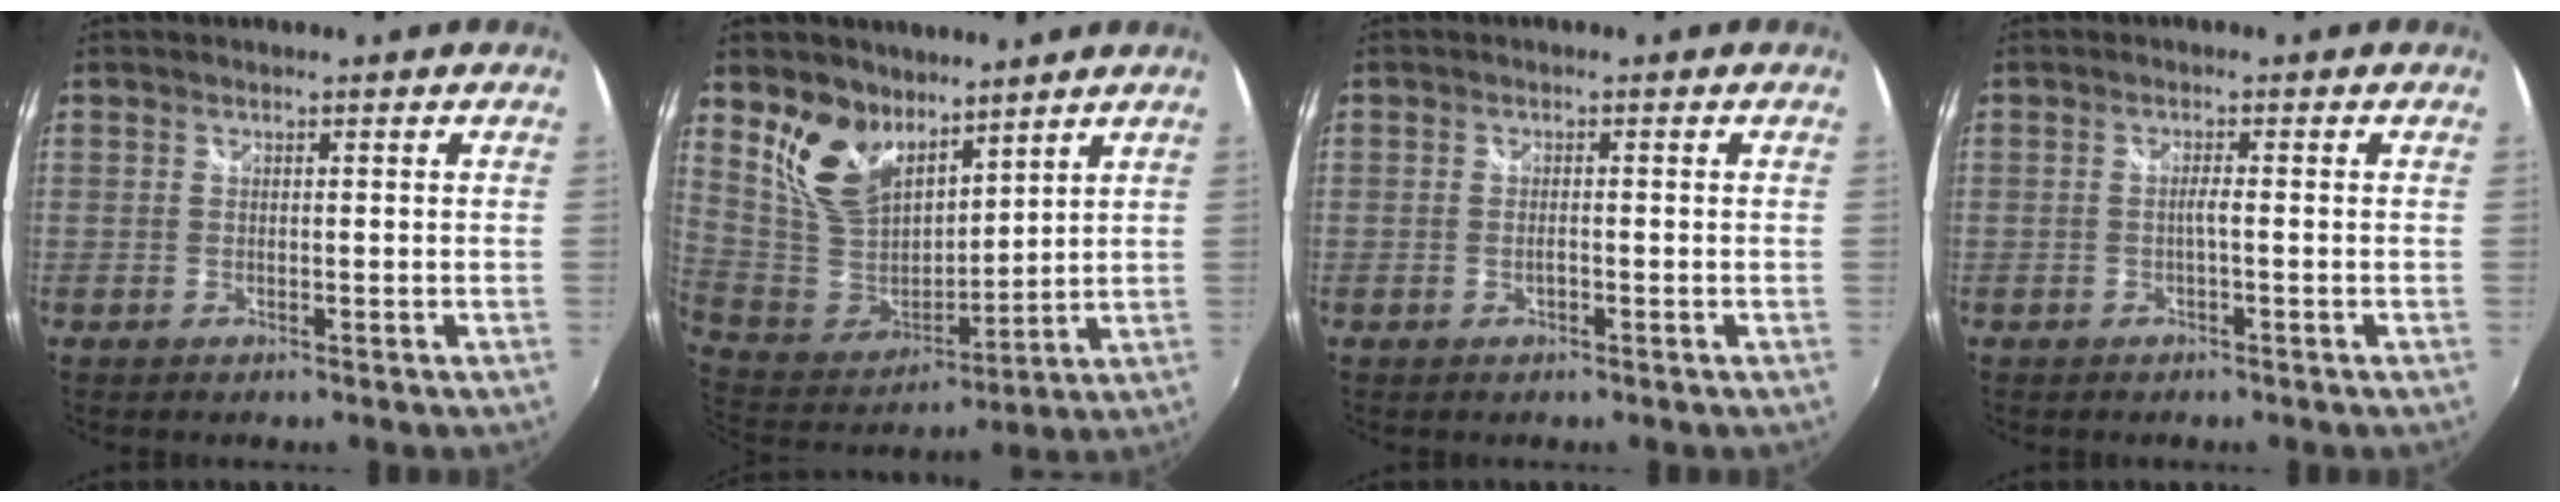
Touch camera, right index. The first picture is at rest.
{"total": 15.0, "force": [10.1, 8.7, 6.8], "torque": [-0.156, 0.010, 0.212]}
{"total": 1.1, "force": [-0.5, 0.5, 0.8], "torque": [-0.018, -0.001, -0.009]}
{"total": 1.5, "force": [-0.4, -0.2, 1.4], "torque": [-0.024, 0.001, -0.010]}